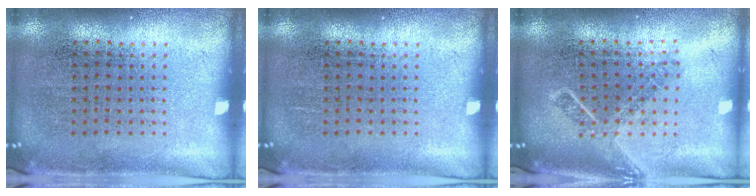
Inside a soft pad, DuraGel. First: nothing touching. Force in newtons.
{"total": 0.0}
{"total": 1.8, "press": 1.3, "slide": 1.3}